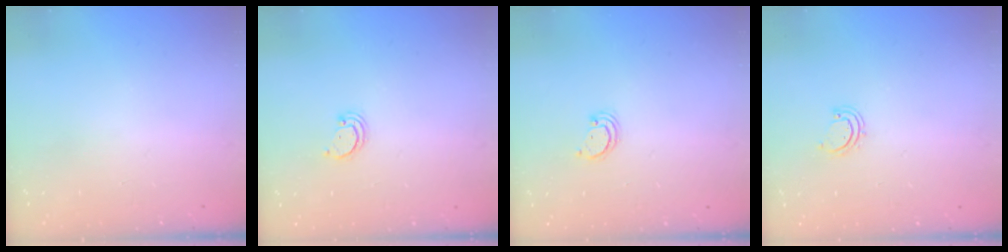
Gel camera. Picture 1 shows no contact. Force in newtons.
{"total": 2.2, "press": 2.2, "slide": 0.2}
{"total": 2.4, "press": 2.4, "slide": 0.2}
{"total": 2.9, "press": 2.9, "slide": 0.3}